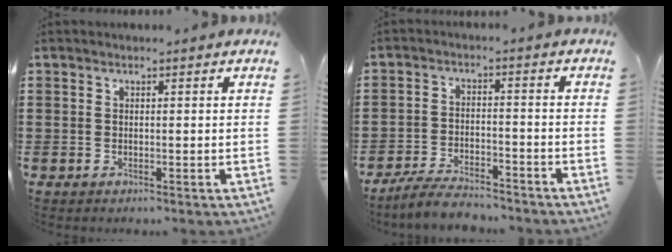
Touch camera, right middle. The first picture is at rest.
{"total": 5.0, "force": [-4.7, 0.7, 1.6], "torque": [-0.034, 0.001, -0.092]}